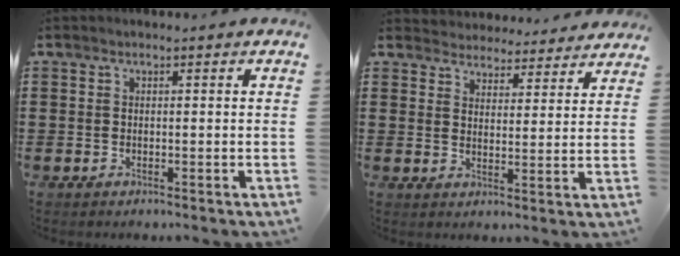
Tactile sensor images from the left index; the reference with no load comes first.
{"total": 4.2, "force": [4.2, 0.4, -0.3], "torque": [-0.015, -0.024, 0.074]}